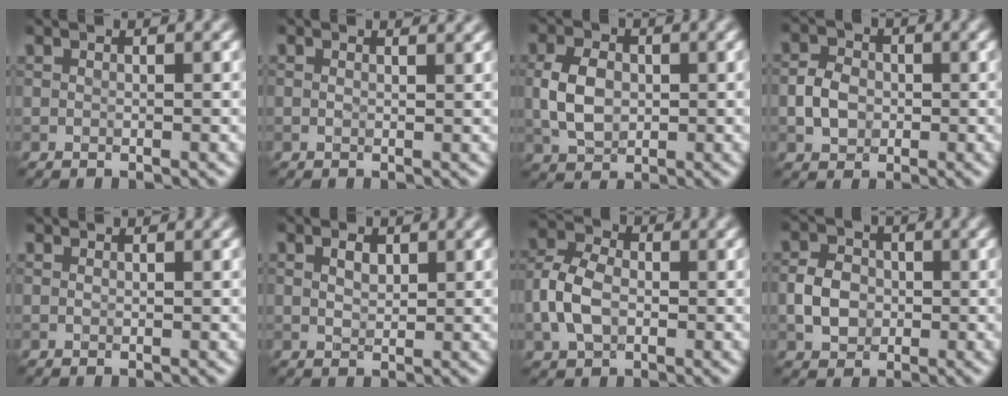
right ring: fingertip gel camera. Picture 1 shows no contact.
{"total": 1.3, "force": [1.0, 0.4, 0.7], "torque": [-0.012, -0.003, 0.004]}
{"total": 4.3, "force": [-0.1, 3.0, 3.0], "torque": [-0.063, 0.002, -0.004]}
{"total": 3.0, "force": [-0.5, 2.4, 1.7], "torque": [-0.034, 0.004, -0.015]}
{"total": 0.0}
{"total": 1.6, "force": [0.6, 1.0, 1.1], "torque": [-0.021, 0.001, 0.012]}
{"total": 4.9, "force": [-1.0, 3.5, 3.3], "torque": [-0.075, 0.008, -0.027]}
{"total": 3.6, "force": [-0.6, 2.9, 2.1], "torque": [-0.037, 0.004, -0.015]}